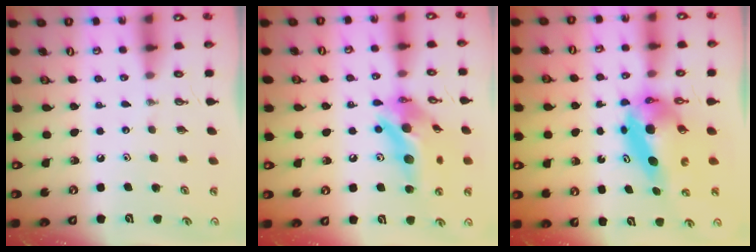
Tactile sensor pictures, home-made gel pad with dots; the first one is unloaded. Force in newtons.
{"total": 16.5, "press": 16.2, "slide": 3.4}
{"total": 7.6, "press": 7.6, "slide": 0.6}